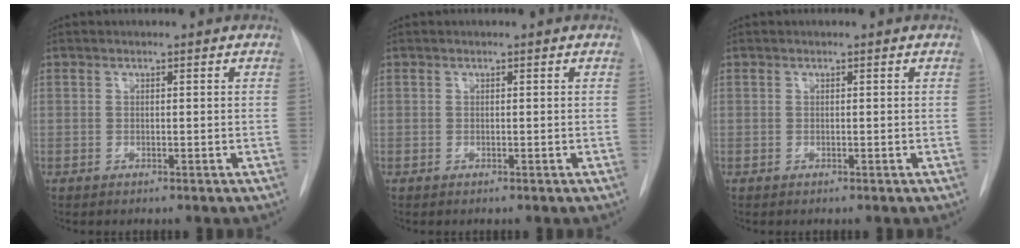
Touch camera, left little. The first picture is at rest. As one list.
[{"total": 0.0}, {"total": 0.0}]